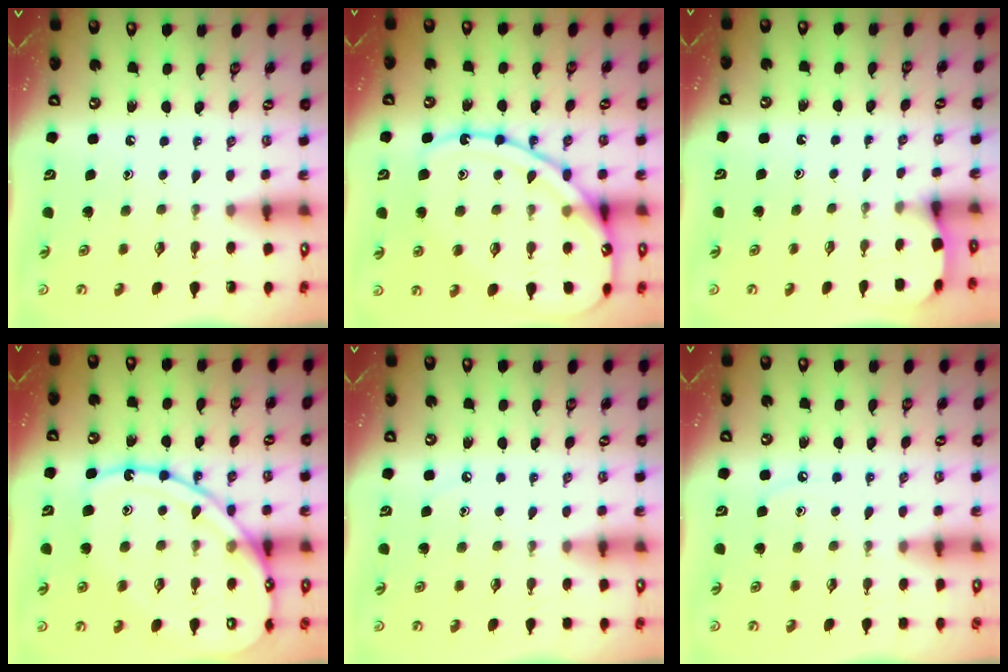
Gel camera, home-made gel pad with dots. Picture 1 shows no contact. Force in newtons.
{"total": 16.0, "press": 15.9, "slide": 1.6}
{"total": 2.2, "press": 2.2, "slide": 0.3}
{"total": 17.3, "press": 17.2, "slide": 1.8}
{"total": 2.3, "press": 2.2, "slide": 0.4}
{"total": 4.4, "press": 4.3, "slide": 0.7}